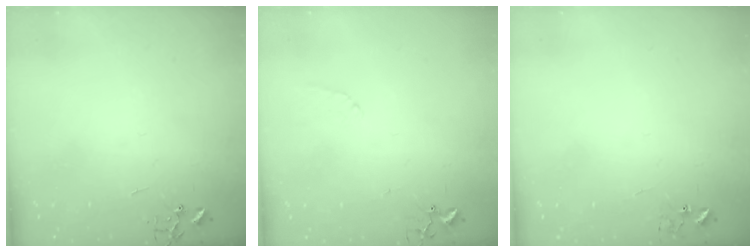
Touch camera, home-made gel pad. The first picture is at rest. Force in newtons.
{"total": 5.0, "press": 4.9, "slide": 0.7}
{"total": 5.9, "press": 5.9, "slide": 0.5}